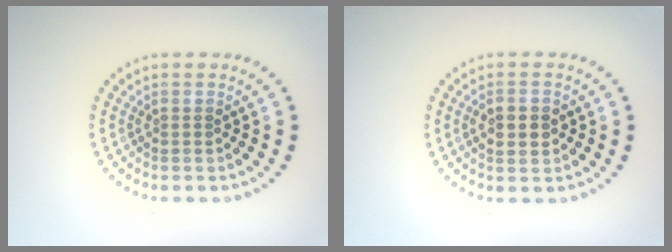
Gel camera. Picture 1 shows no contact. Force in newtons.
{"total": 2.4, "press": 2.4, "slide": 0.2}